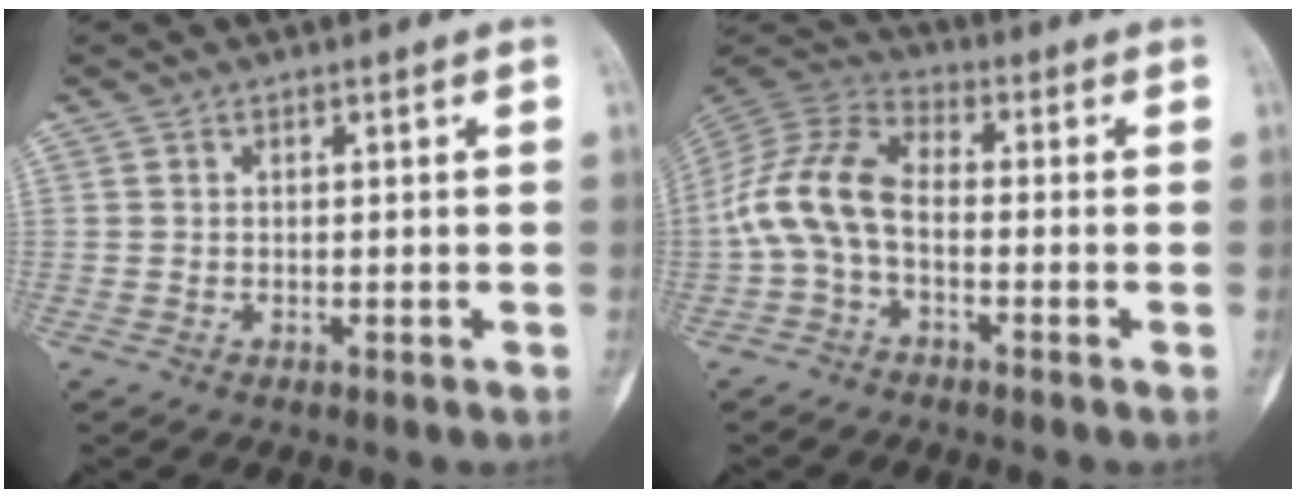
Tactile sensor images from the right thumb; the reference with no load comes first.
{"total": 11.2, "force": [-2.0, 6.4, 8.9], "torque": [-0.184, 0.035, -0.051]}